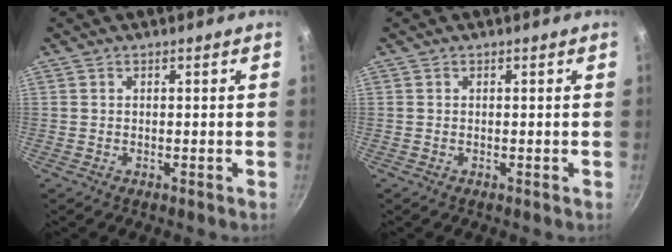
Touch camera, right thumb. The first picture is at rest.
{"total": 0.0}